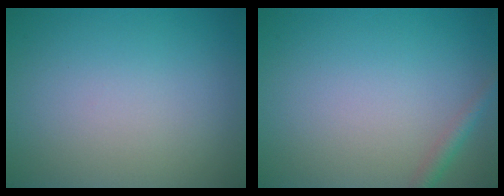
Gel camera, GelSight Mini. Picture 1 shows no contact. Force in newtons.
{"total": 1.4, "press": 1.4, "slide": 0.1}